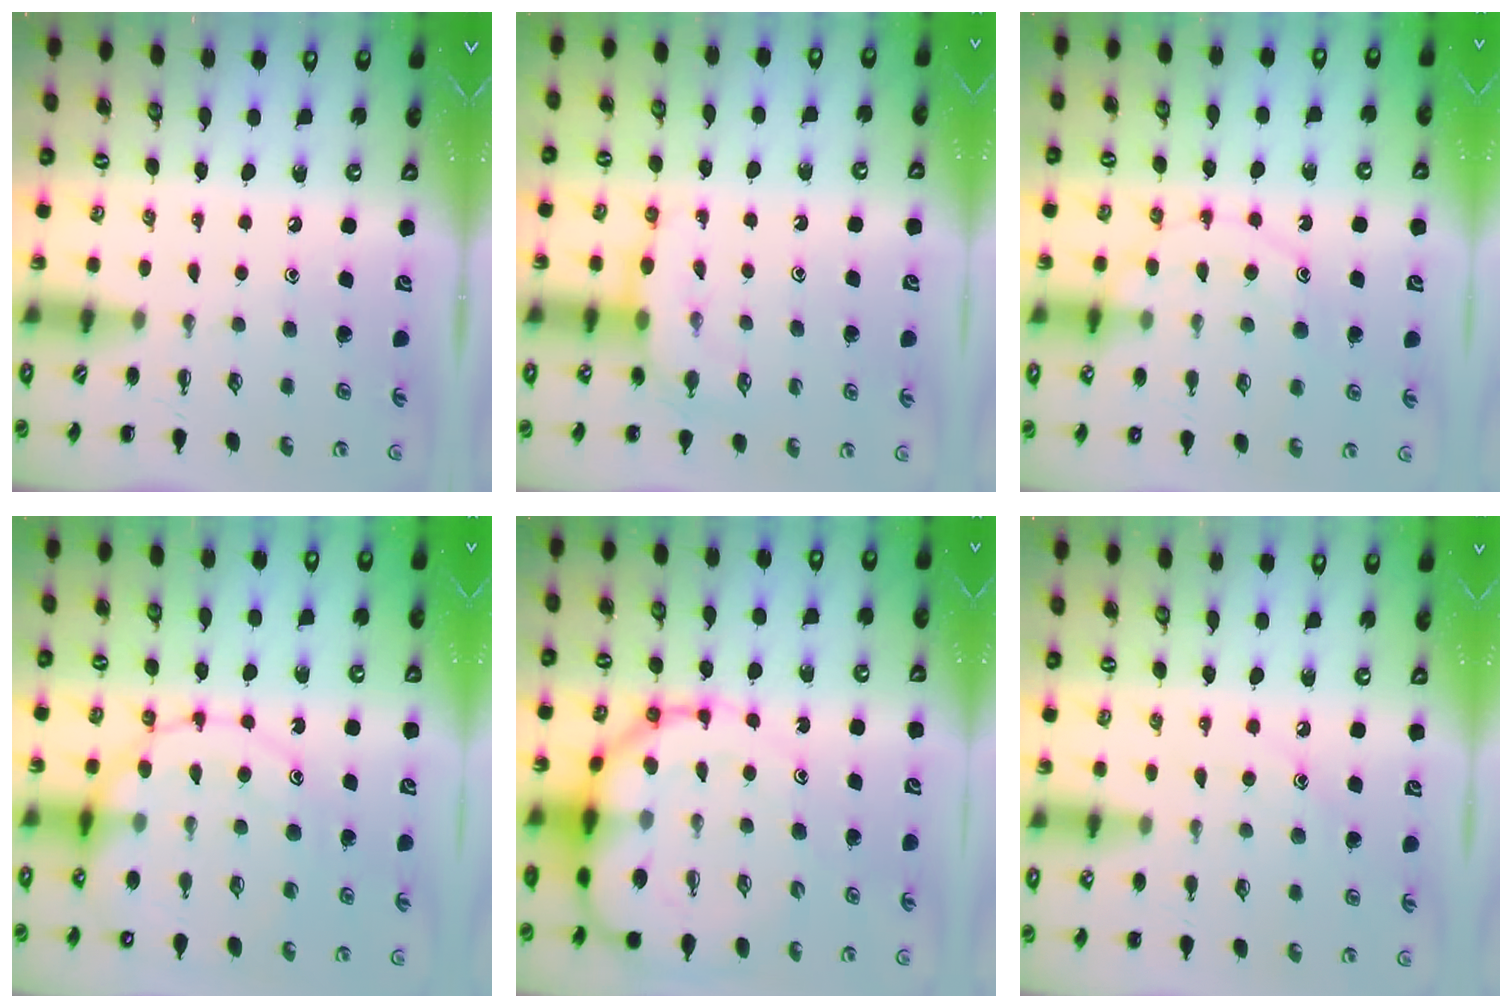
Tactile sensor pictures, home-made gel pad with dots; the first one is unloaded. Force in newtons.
{"total": 7.7, "press": 7.7, "slide": 0.8}
{"total": 11.8, "press": 11.7, "slide": 1.1}
{"total": 16.5, "press": 16.3, "slide": 2.6}
{"total": 16.9, "press": 16.4, "slide": 4.1}
{"total": 8.4, "press": 8.2, "slide": 1.5}